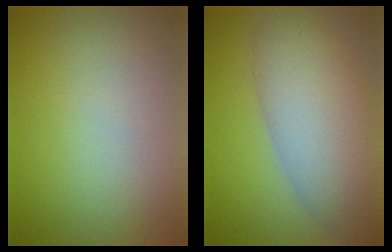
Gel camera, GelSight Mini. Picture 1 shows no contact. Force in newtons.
{"total": 8.3, "press": 8.3, "slide": 0.3}